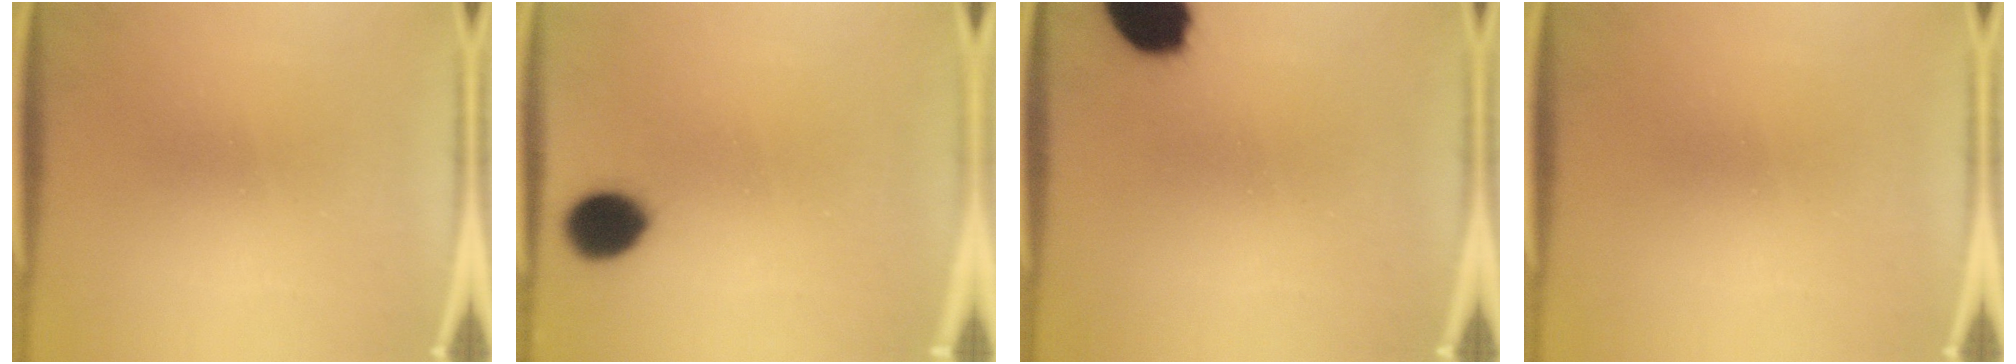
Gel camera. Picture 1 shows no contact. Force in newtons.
{"total": 9.1}
{"total": 13.3}
{"total": 0.0}